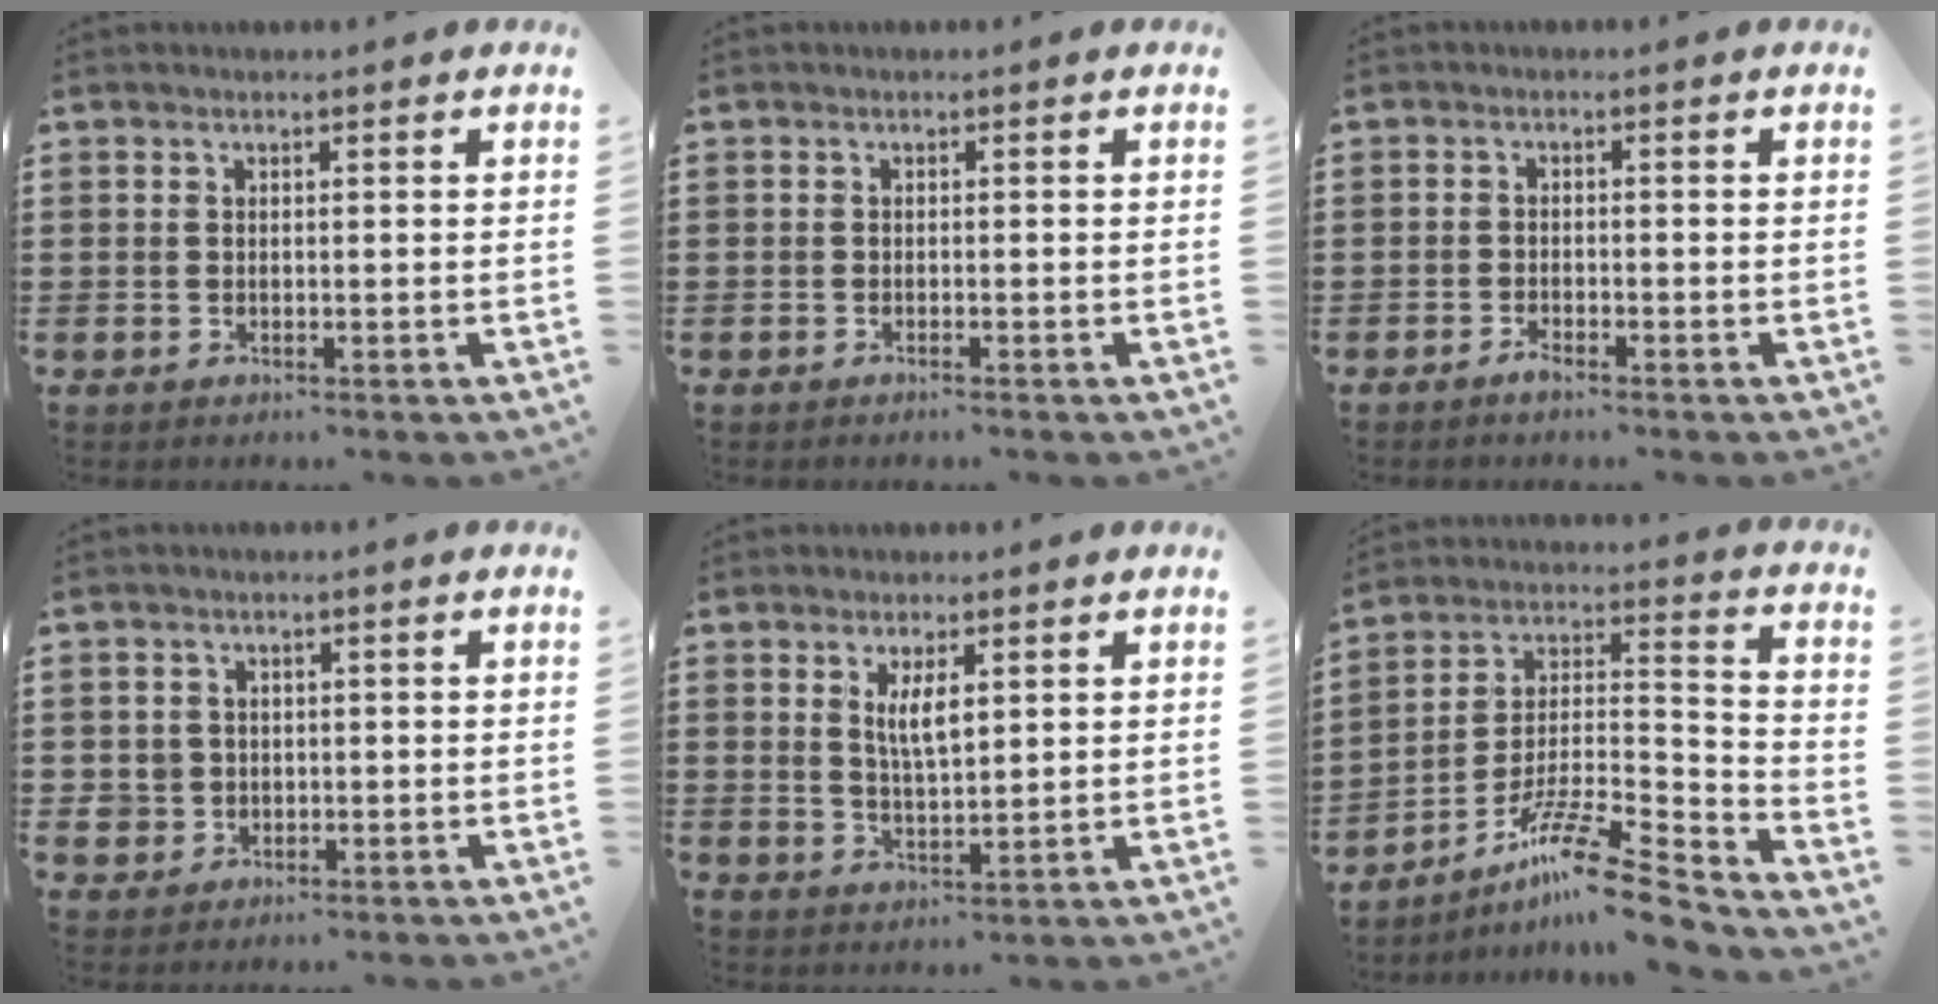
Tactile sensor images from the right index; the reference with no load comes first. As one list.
[{"total": 0.6, "force": [-0.6, -0.1, 0.1], "torque": [-0.004, -0.003, -0.012]}, {"total": 1.5, "force": [-1.3, 0.3, 0.7], "torque": [-0.015, -0.003, -0.025]}, {"total": 2.5, "force": [-0.3, 2.5, 0.3], "torque": [-0.015, 0.007, -0.010]}, {"total": 4.2, "force": [1.5, 1.3, 3.7], "torque": [-0.076, 0.004, 0.024]}, {"total": 12.8, "force": [-10.1, 1.1, 7.7], "torque": [-0.126, 0.020, -0.193]}]